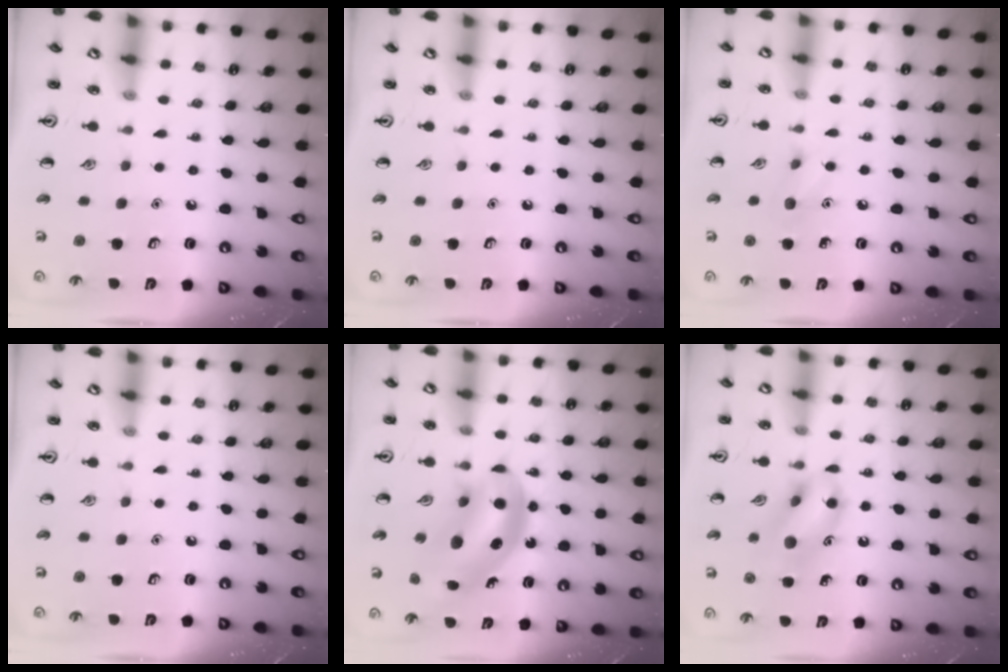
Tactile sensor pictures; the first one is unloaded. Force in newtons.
{"total": 0.0}
{"total": 6.6, "press": 6.4, "slide": 1.9}
{"total": 0.0}
{"total": 11.6, "press": 11.0, "slide": 3.5}
{"total": 12.6, "press": 12.5, "slide": 1.6}